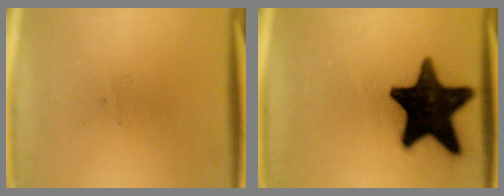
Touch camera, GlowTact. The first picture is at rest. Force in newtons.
{"total": 19.1}